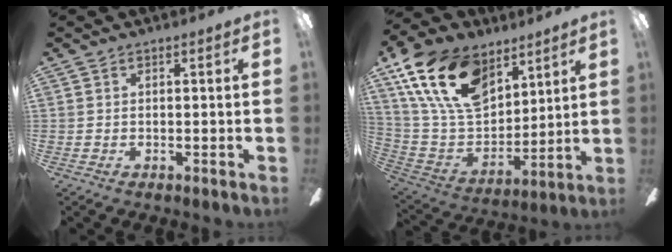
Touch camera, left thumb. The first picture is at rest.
{"total": 21.8, "force": [11.9, 13.3, 12.5], "torque": [-0.256, -0.041, 0.219]}